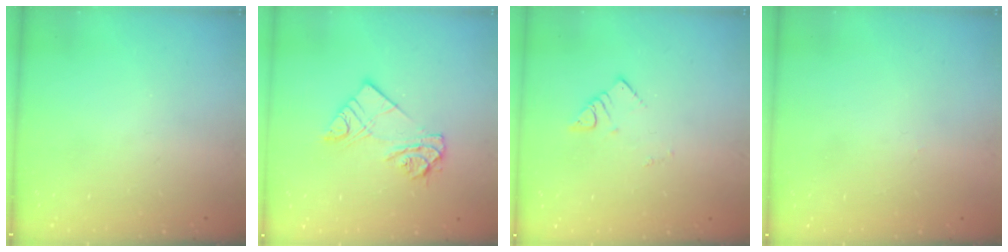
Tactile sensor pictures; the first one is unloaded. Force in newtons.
{"total": 9.8, "press": 9.8, "slide": 0.7}
{"total": 2.6, "press": 2.6, "slide": 0.1}
{"total": 0.0}